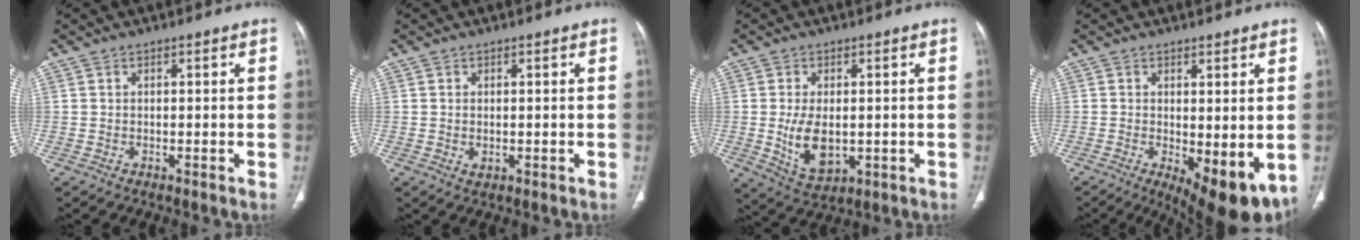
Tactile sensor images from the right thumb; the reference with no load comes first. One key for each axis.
{"total": 1.5, "fx": -0.2, "fy": 0.9, "fz": 1.1, "tx": -0.022, "ty": -0.003, "tz": 0.002}
{"total": 8.4, "fx": -0.6, "fy": 4.9, "fz": 6.8, "tx": -0.116, "ty": -0.013, "tz": 0.004}
{"total": 11.5, "fx": -2.5, "fy": 4.4, "fz": 10.4, "tx": -0.135, "ty": -0.023, "tz": -0.020}